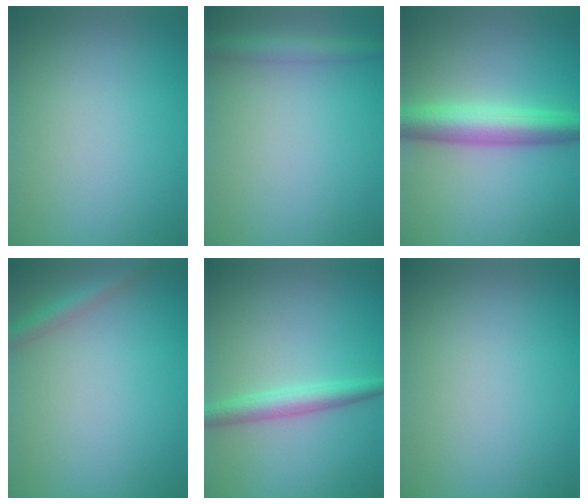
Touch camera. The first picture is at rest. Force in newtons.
{"total": 2.4, "press": 2.4, "slide": 0.1}
{"total": 5.7, "press": 5.7, "slide": 0.1}
{"total": 1.8, "press": 1.8, "slide": 0.0}
{"total": 2.9, "press": 2.9, "slide": 0.1}
{"total": 0.0}